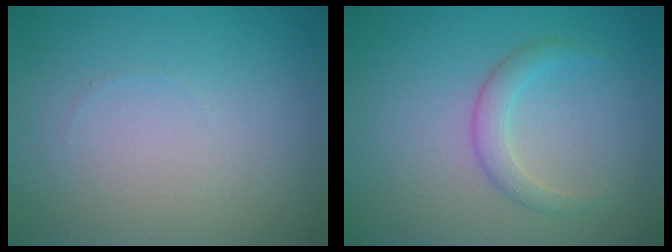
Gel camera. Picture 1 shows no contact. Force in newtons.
{"total": 1.9, "press": 1.9, "slide": 0.1}